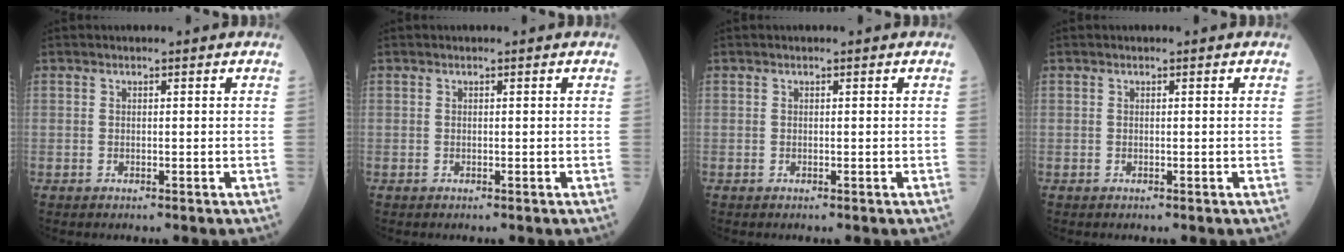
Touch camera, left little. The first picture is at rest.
{"total": 0.0}
{"total": 0.0}
{"total": 0.0}